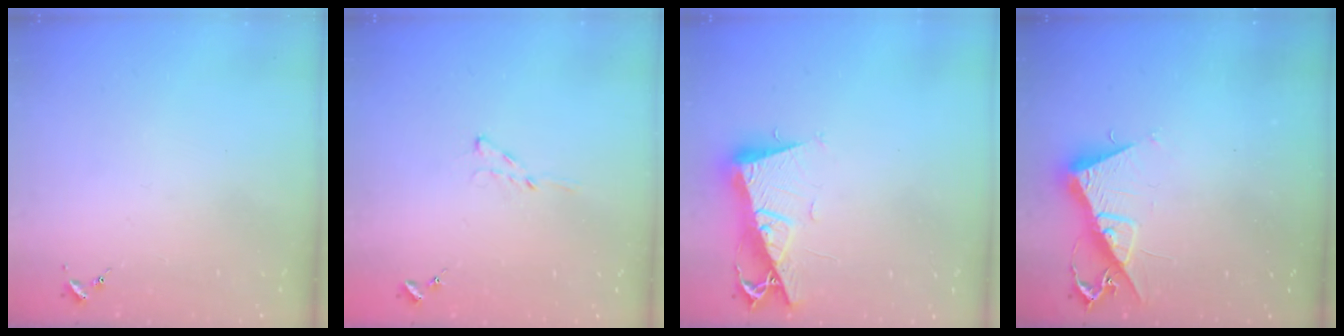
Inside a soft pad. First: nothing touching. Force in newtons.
{"total": 3.5, "press": 3.5, "slide": 0.4}
{"total": 10.1, "press": 10.0, "slide": 1.3}
{"total": 10.2, "press": 10.2, "slide": 0.7}